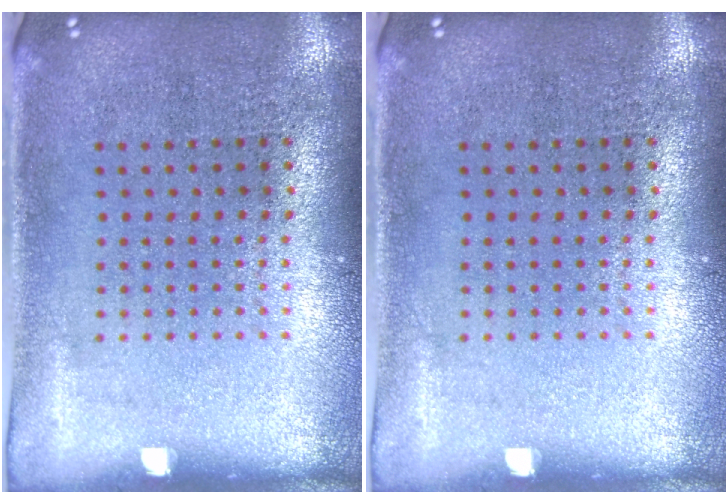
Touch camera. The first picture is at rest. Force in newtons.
{"total": 0.0}